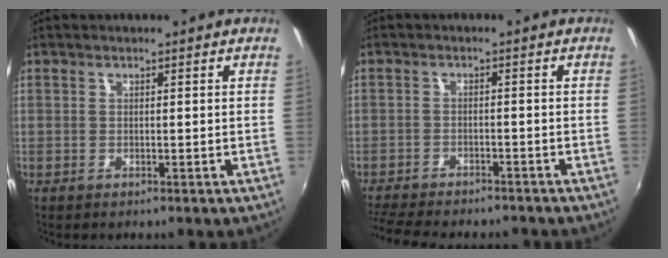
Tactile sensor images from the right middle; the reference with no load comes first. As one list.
[{"total": 11.6, "force": [-10.2, 2.6, 4.8], "torque": [-0.118, -0.025, -0.158]}]